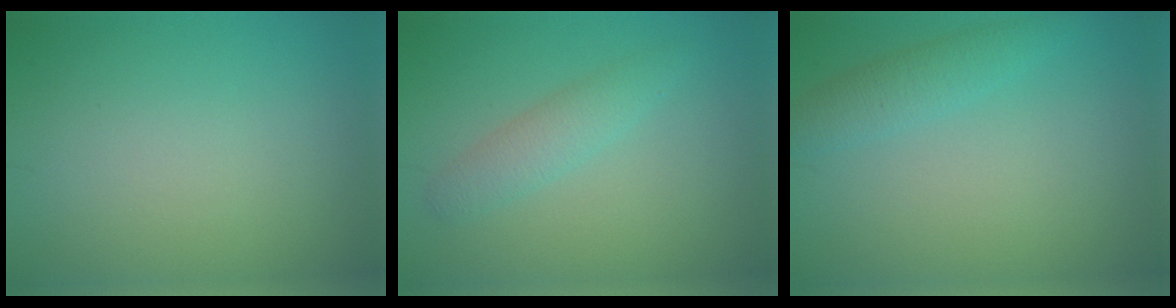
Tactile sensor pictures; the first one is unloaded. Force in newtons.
{"total": 2.3, "press": 2.3, "slide": 0.0}
{"total": 2.2, "press": 2.2, "slide": 0.2}